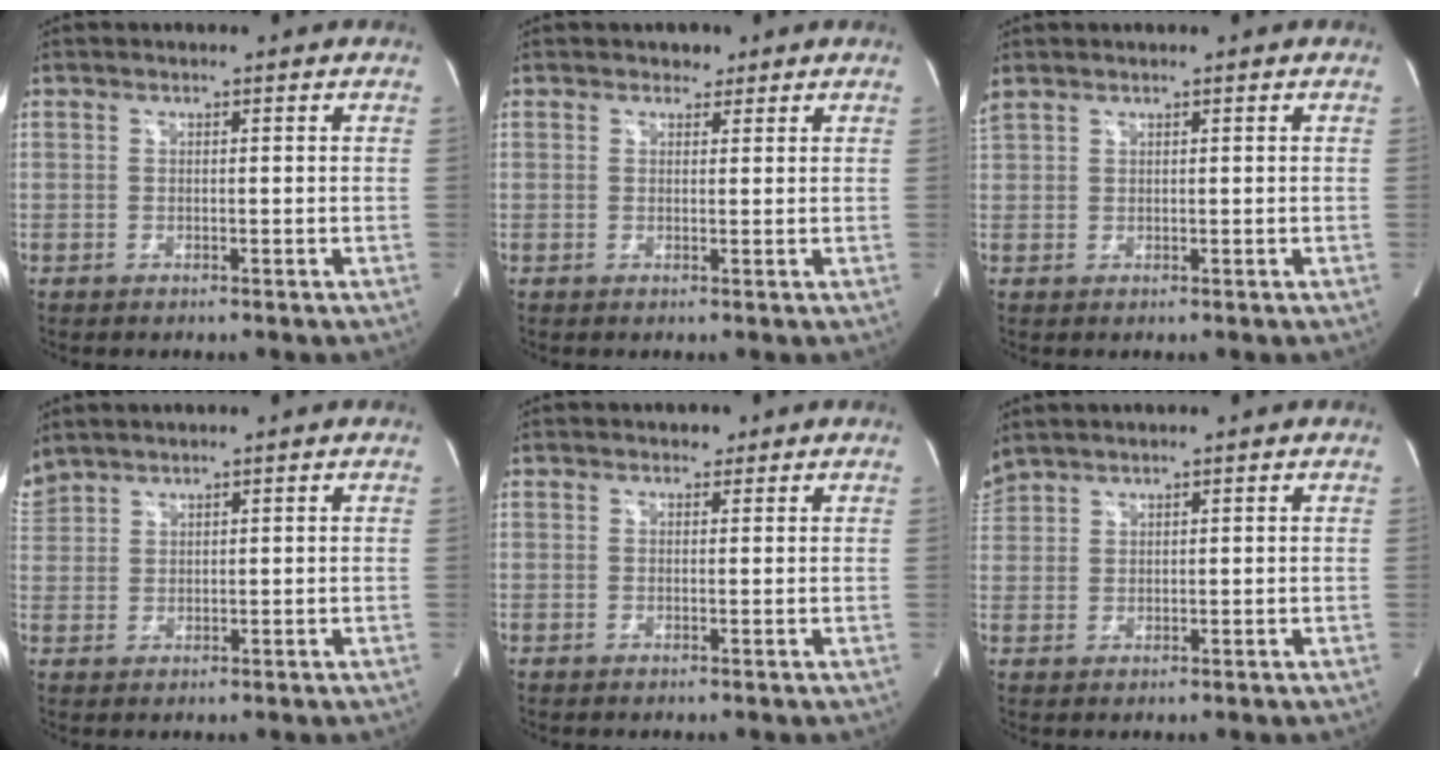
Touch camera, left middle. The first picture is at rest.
{"total": 1.6, "force": [1.1, 1.1, 0.3], "torque": [-0.001, 0.001, 0.012]}
{"total": 2.1, "force": [1.7, 0.7, 0.9], "torque": [-0.048, 0.025, 0.047]}
{"total": 4.1, "force": [3.9, 0.9, 0.8], "torque": [-0.036, 0.023, 0.089]}
{"total": 1.1, "force": [0.8, 0.7, 0.2], "torque": [-0.004, 0.001, 0.009]}
{"total": 4.0, "force": [3.8, 0.7, 1.0], "torque": [-0.029, 0.029, 0.080]}